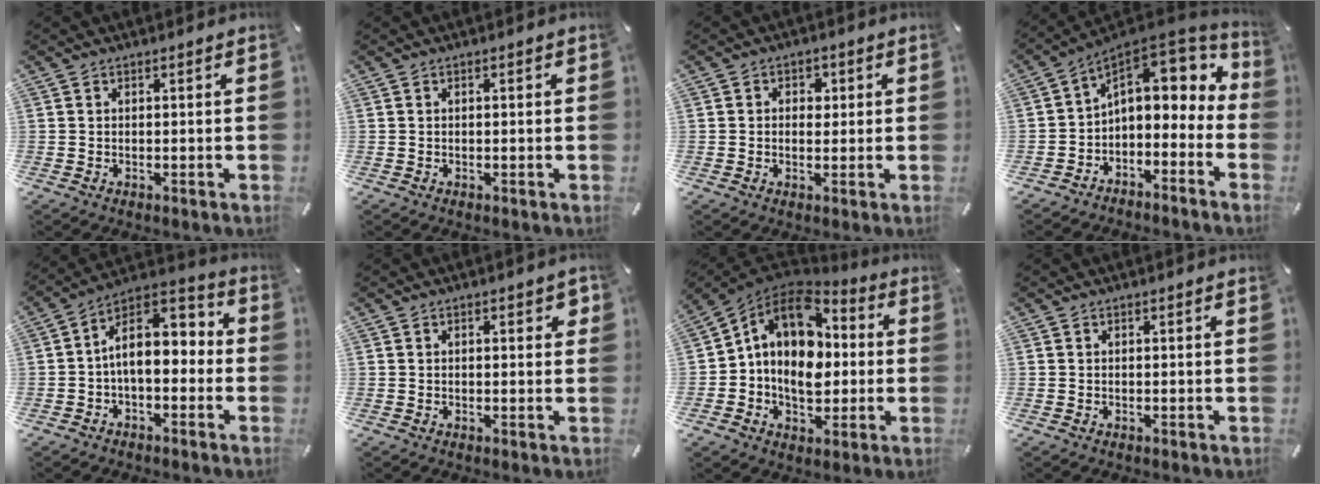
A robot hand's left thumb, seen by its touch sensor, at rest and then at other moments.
{"total": 0.8, "force": [-0.1, 0.2, 0.7], "torque": [-0.014, 0.000, -0.003]}
{"total": 3.0, "force": [0.0, 2.6, 1.5], "torque": [-0.009, -0.001, -0.010]}
{"total": 11.6, "force": [3.2, 7.8, 7.9], "torque": [-0.114, -0.021, 0.058]}
{"total": 10.1, "force": [0.0, 7.1, 7.2], "torque": [-0.120, -0.006, -0.001]}
{"total": 2.3, "force": [0.5, 0.9, 2.0], "torque": [-0.025, 0.000, 0.003]}
{"total": 13.8, "force": [0.8, 11.1, 8.2], "torque": [-0.141, -0.004, 0.016]}
{"total": 0.0}